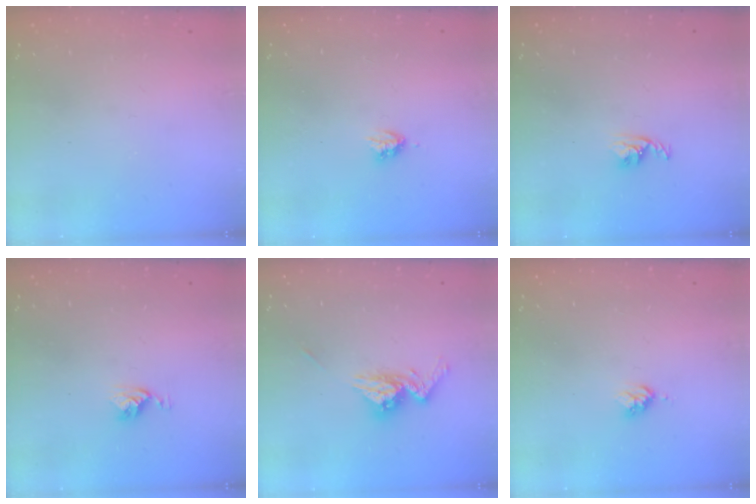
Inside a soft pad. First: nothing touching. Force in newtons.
{"total": 2.9, "press": 2.9, "slide": 0.5}
{"total": 3.7, "press": 3.6, "slide": 0.6}
{"total": 5.2, "press": 5.2, "slide": 0.6}
{"total": 10.6, "press": 10.6, "slide": 1.0}
{"total": 3.6, "press": 3.5, "slide": 0.4}